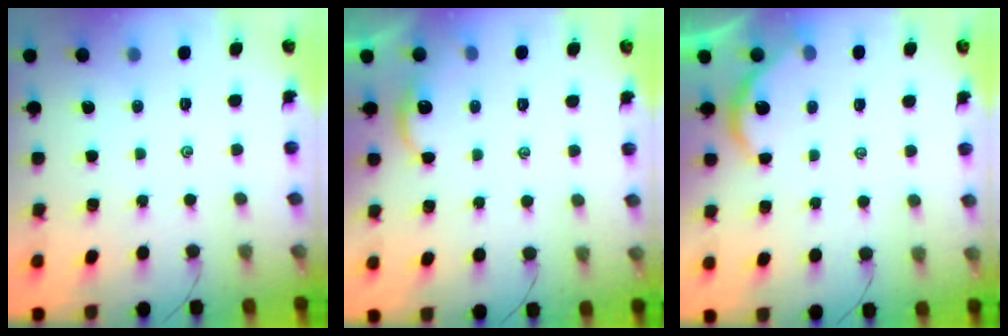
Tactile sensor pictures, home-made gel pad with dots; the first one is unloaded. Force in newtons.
{"total": 2.2, "press": 2.2, "slide": 0.2}
{"total": 3.3, "press": 3.3, "slide": 0.4}